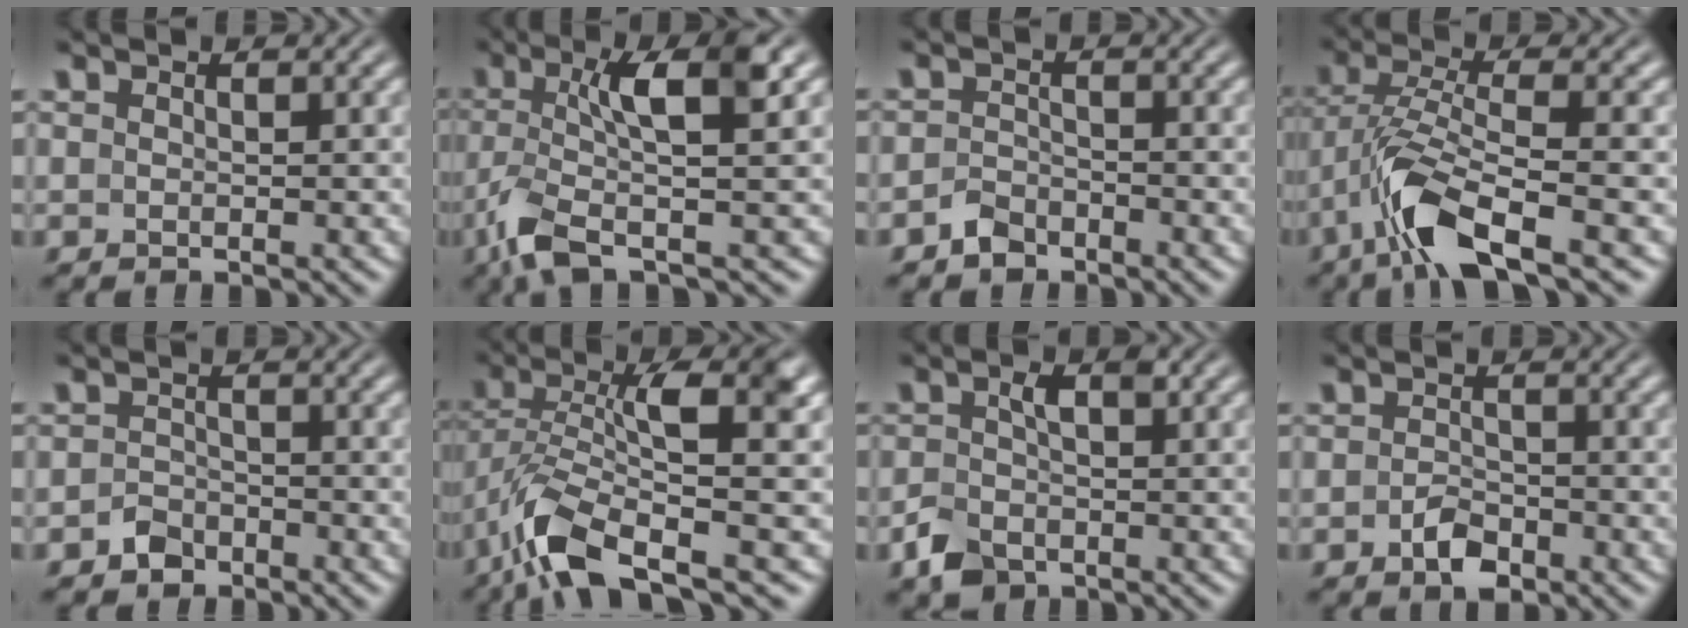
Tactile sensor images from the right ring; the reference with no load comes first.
{"total": 6.1, "force": [-1.4, 1.3, 5.8], "torque": [-0.120, -0.015, -0.006]}
{"total": 2.4, "force": [-2.2, 0.7, 0.0], "torque": [-0.003, -0.009, -0.037]}
{"total": 6.1, "force": [-1.9, 2.2, 5.3], "torque": [-0.118, -0.026, -0.017]}
{"total": 2.4, "force": [-2.1, 1.2, -0.1], "torque": [-0.001, -0.010, -0.034]}
{"total": 7.7, "force": [-2.4, 2.7, 6.8], "torque": [-0.138, -0.027, -0.018]}
{"total": 2.9, "force": [-1.4, 1.7, 1.9], "torque": [-0.034, -0.010, -0.018]}
{"total": 2.3, "force": [-1.6, 1.1, 1.3], "torque": [-0.013, -0.005, -0.026]}